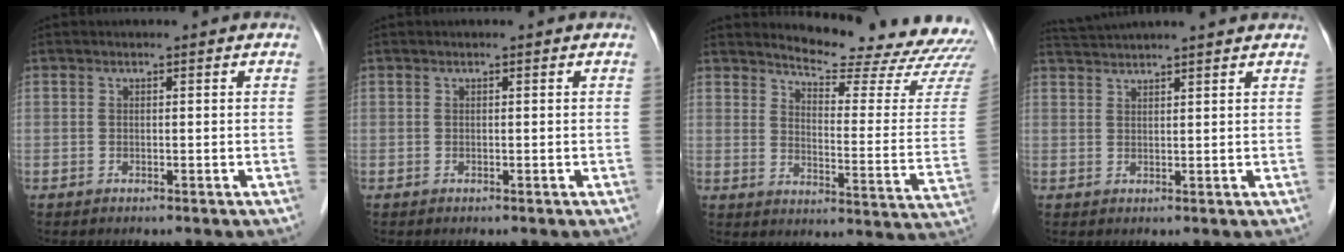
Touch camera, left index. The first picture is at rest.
{"total": 0.0}
{"total": 19.8, "force": [19.2, 1.3, 4.9], "torque": [-0.065, -0.119, 0.223]}
{"total": 9.2, "force": [8.5, -0.3, 3.4], "torque": [-0.060, 0.032, 0.123]}